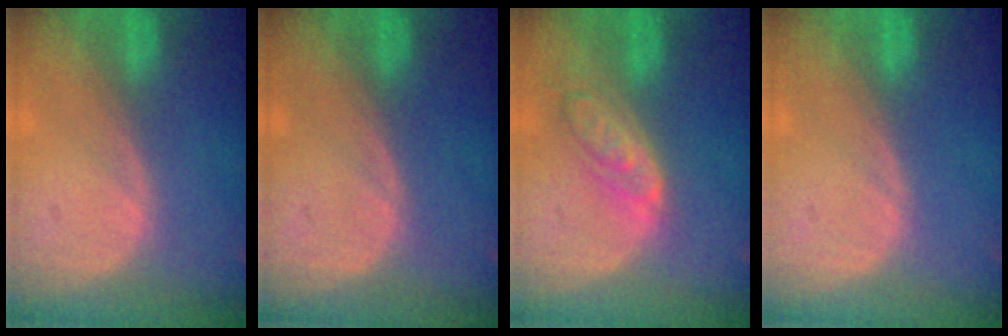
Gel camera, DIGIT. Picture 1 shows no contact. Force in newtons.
{"total": 0.0}
{"total": 6.3, "press": 5.6, "slide": 2.9}
{"total": 0.0}